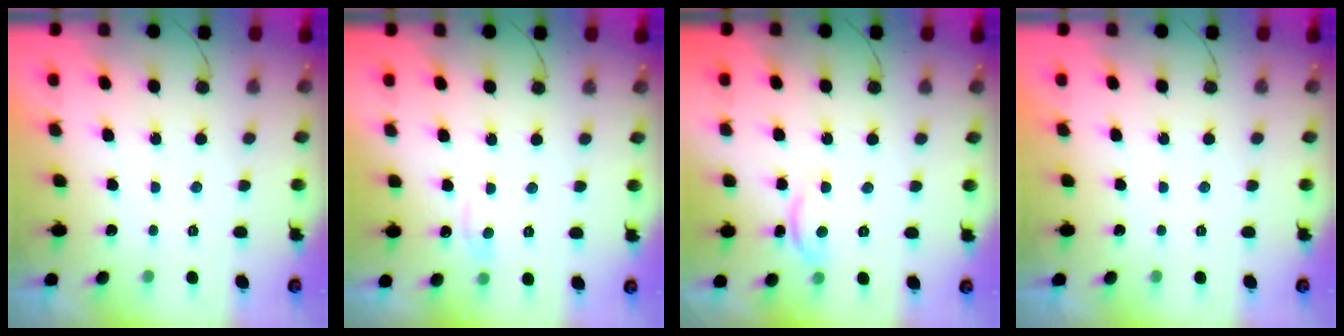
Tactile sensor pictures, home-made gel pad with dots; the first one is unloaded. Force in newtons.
{"total": 6.8, "press": 6.7, "slide": 0.9}
{"total": 7.4, "press": 7.4, "slide": 0.4}
{"total": 0.0}